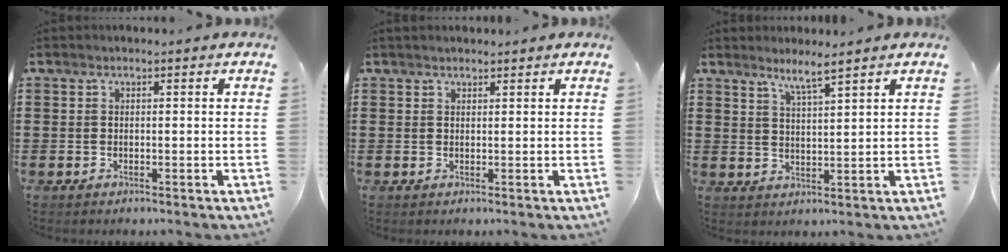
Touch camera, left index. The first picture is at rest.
{"total": 1.0, "force": [0.9, 0.3, 0.2], "torque": [-0.005, 0.001, 0.019]}
{"total": 3.8, "force": [3.3, -0.5, 1.8], "torque": [-0.044, -0.008, 0.057]}